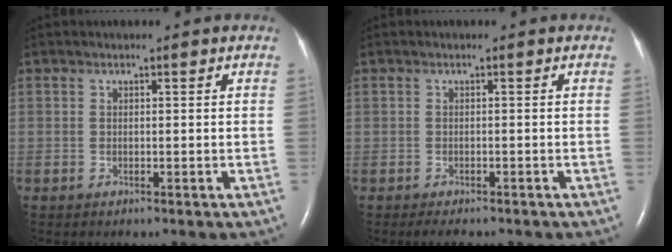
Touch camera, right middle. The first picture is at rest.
{"total": 3.4, "force": [-2.8, 1.1, 1.5], "torque": [-0.019, -0.007, -0.033]}